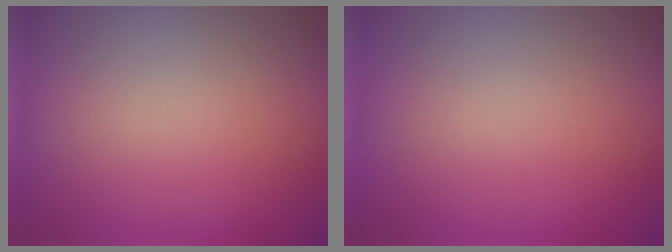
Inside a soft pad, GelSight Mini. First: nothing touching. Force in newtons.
{"total": 0.0}